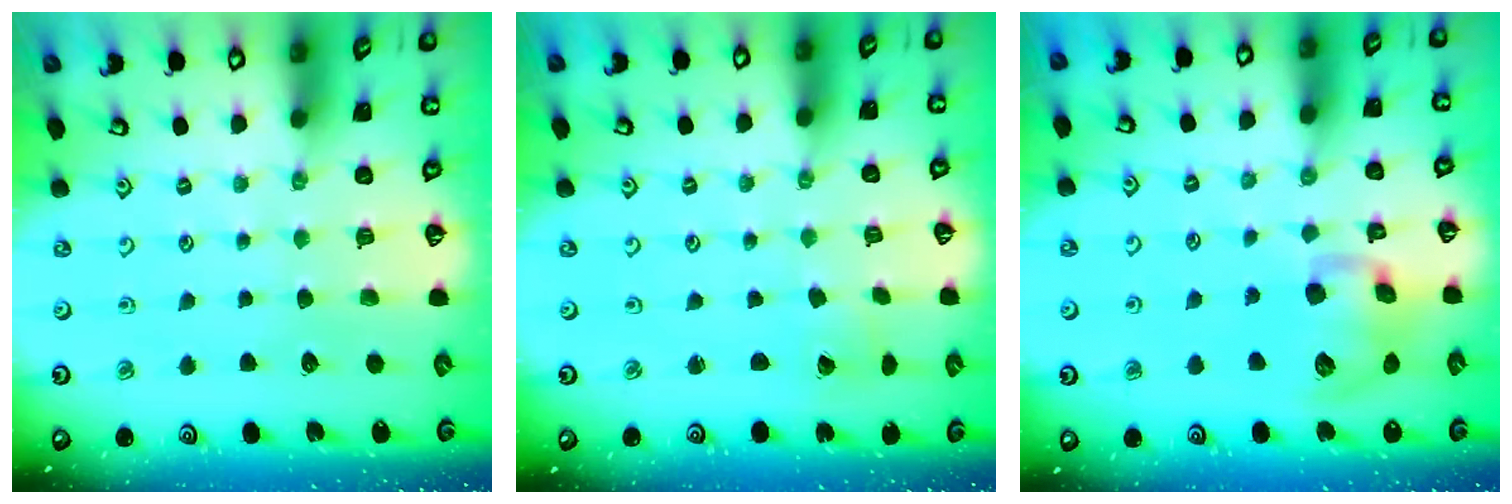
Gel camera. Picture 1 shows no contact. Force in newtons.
{"total": 1.5, "press": 1.5, "slide": 0.2}
{"total": 12.3, "press": 12.2, "slide": 1.7}